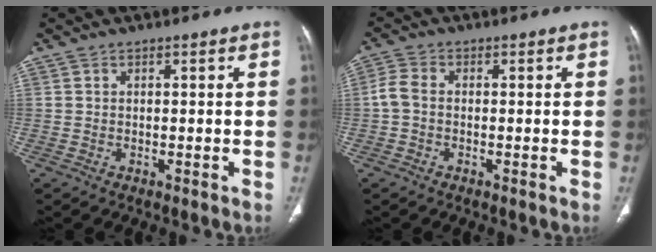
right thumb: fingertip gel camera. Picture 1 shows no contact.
{"total": 3.2, "force": [-0.5, 2.1, 2.4], "torque": [-0.057, 0.007, -0.020]}